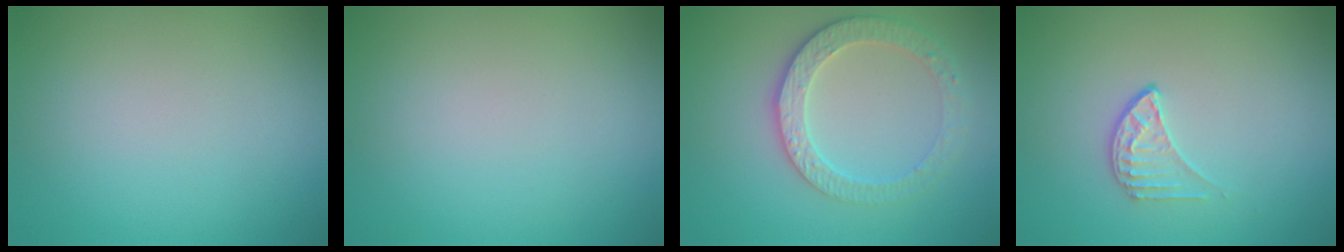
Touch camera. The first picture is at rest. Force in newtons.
{"total": 0.0}
{"total": 3.3, "press": 3.2, "slide": 0.9}
{"total": 1.6, "press": 1.0, "slide": 1.2}